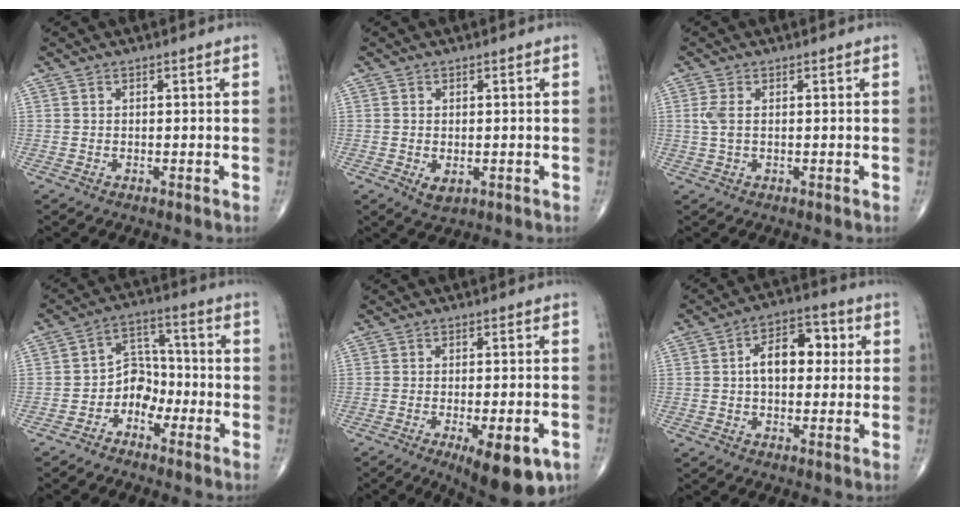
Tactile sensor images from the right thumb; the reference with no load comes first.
{"total": 2.6, "force": [-0.7, 1.7, 2.0], "torque": [-0.027, -0.002, -0.003]}
{"total": 2.3, "force": [0.2, 1.1, 2.1], "torque": [-0.055, 0.002, 0.004]}
{"total": 6.8, "force": [-3.2, 5.2, 3.1], "torque": [-0.015, 0.048, -0.067]}
{"total": 12.7, "force": [-6.2, 4.3, 10.2], "torque": [-0.111, 0.009, -0.077]}
{"total": 9.5, "force": [1.0, 6.0, 7.2], "torque": [-0.086, 0.030, 0.009]}